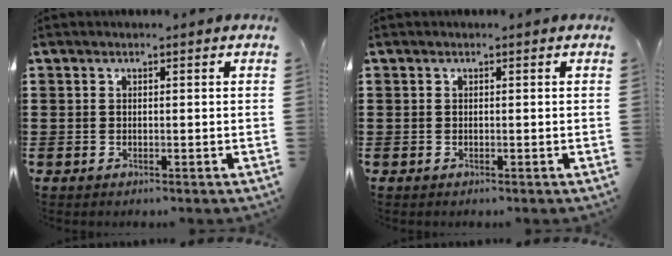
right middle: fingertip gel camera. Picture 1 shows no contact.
{"total": 0.0}